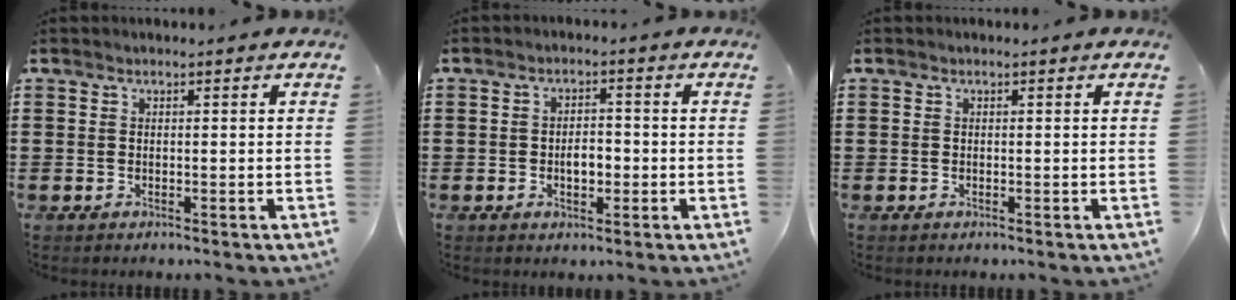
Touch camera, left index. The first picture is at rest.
{"total": 3.3, "force": [-0.7, 1.7, 2.7], "torque": [-0.044, 0.001, -0.017]}
{"total": 0.0}